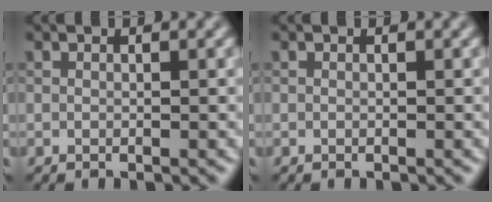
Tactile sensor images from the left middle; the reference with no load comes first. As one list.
[{"total": 0.0}]